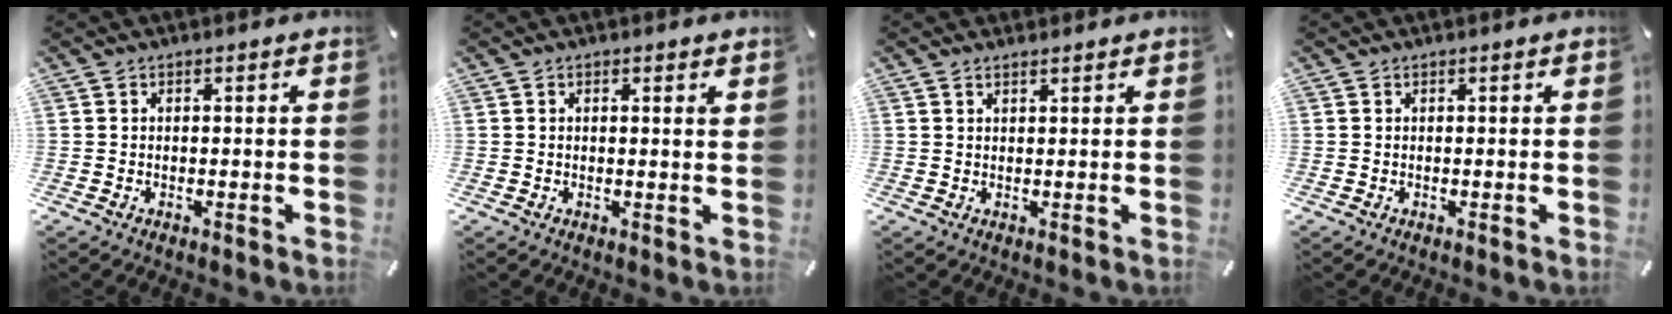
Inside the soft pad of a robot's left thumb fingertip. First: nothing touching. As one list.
[{"total": 1.1, "force": [0.5, 0.1, 1.0], "torque": [-0.012, -0.004, 0.007]}, {"total": 1.2, "force": [1.0, 0.5, 0.6], "torque": [-0.013, -0.002, 0.019]}, {"total": 0.0}]